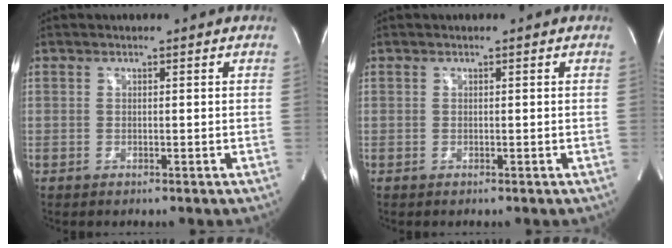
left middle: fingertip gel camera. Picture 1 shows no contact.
{"total": 0.0}